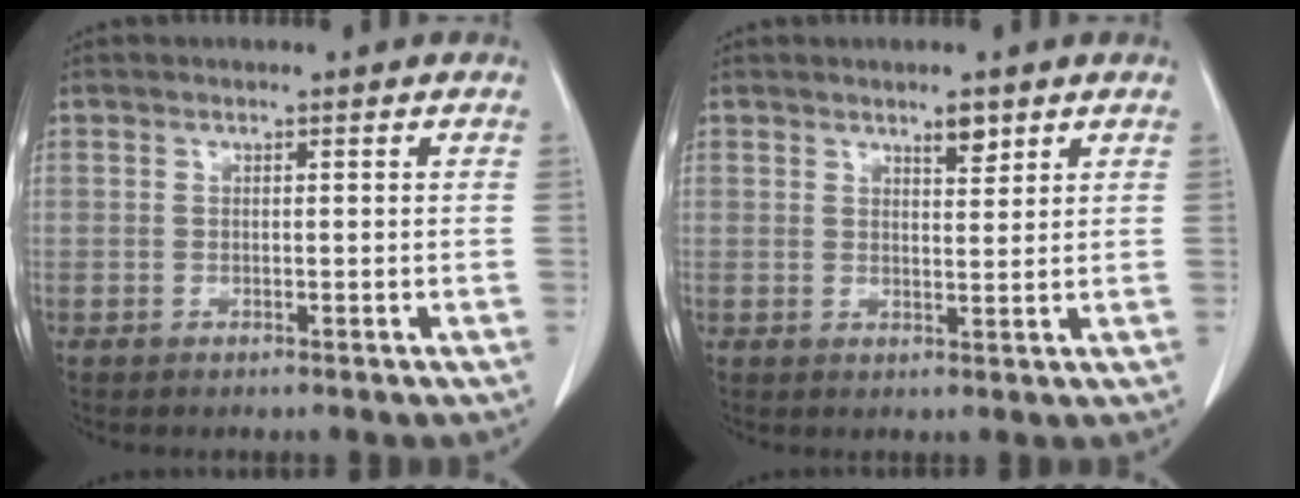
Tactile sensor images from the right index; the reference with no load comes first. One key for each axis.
{"total": 2.5, "fx": 1.8, "fy": 0.6, "fz": 1.6, "tx": -0.028, "ty": -0.003, "tz": 0.030}